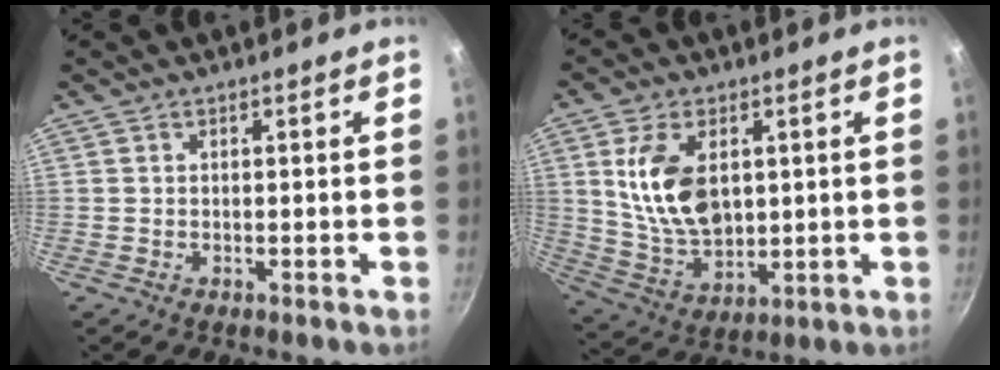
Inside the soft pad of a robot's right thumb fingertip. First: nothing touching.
{"total": 13.6, "force": [2.9, 8.4, 10.3], "torque": [-0.174, -0.022, 0.068]}